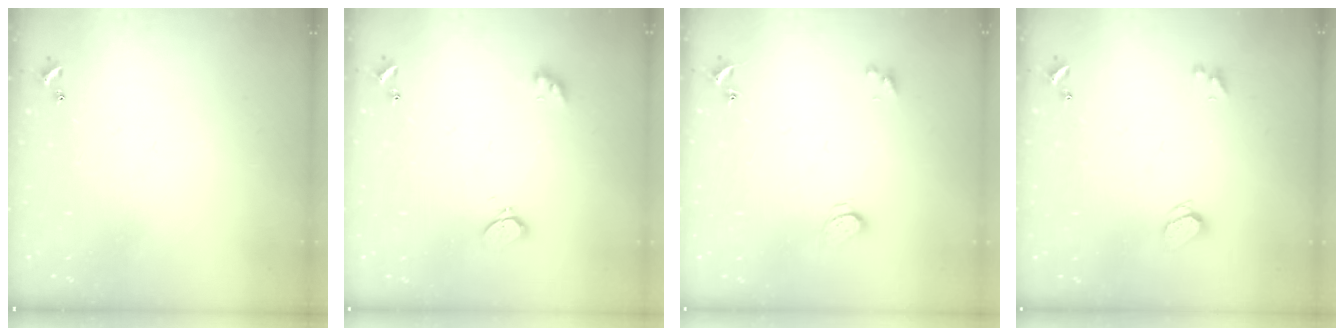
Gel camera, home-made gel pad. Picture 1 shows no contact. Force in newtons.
{"total": 2.8, "press": 2.7, "slide": 0.6}
{"total": 2.9, "press": 2.9, "slide": 0.5}
{"total": 1.9, "press": 1.8, "slide": 0.4}